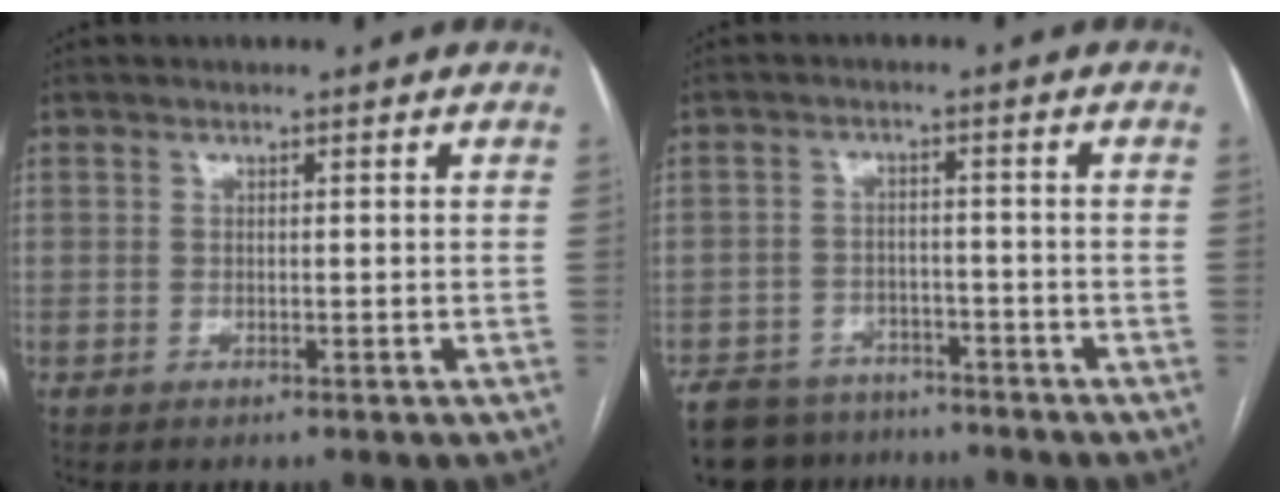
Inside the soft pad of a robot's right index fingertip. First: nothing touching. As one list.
[{"total": 11.3, "force": [-9.2, 5.7, 3.0], "torque": [-0.057, 0.001, -0.133]}]